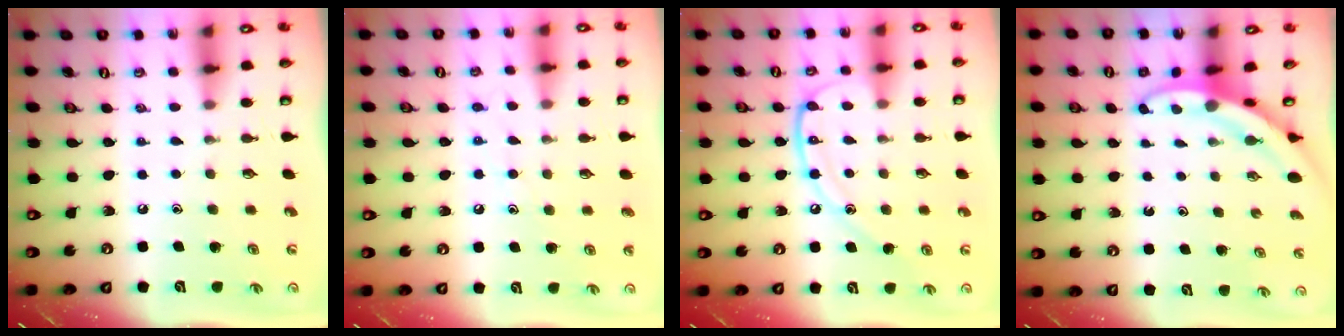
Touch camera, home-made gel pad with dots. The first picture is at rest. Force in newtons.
{"total": 7.1, "press": 7.1, "slide": 0.6}
{"total": 13.7, "press": 13.6, "slide": 1.6}
{"total": 3.3, "press": 3.3, "slide": 0.3}